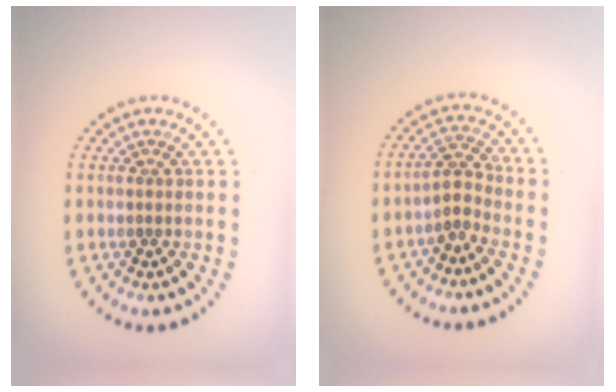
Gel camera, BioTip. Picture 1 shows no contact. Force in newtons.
{"total": 2.1, "press": 1.6, "slide": 1.4}